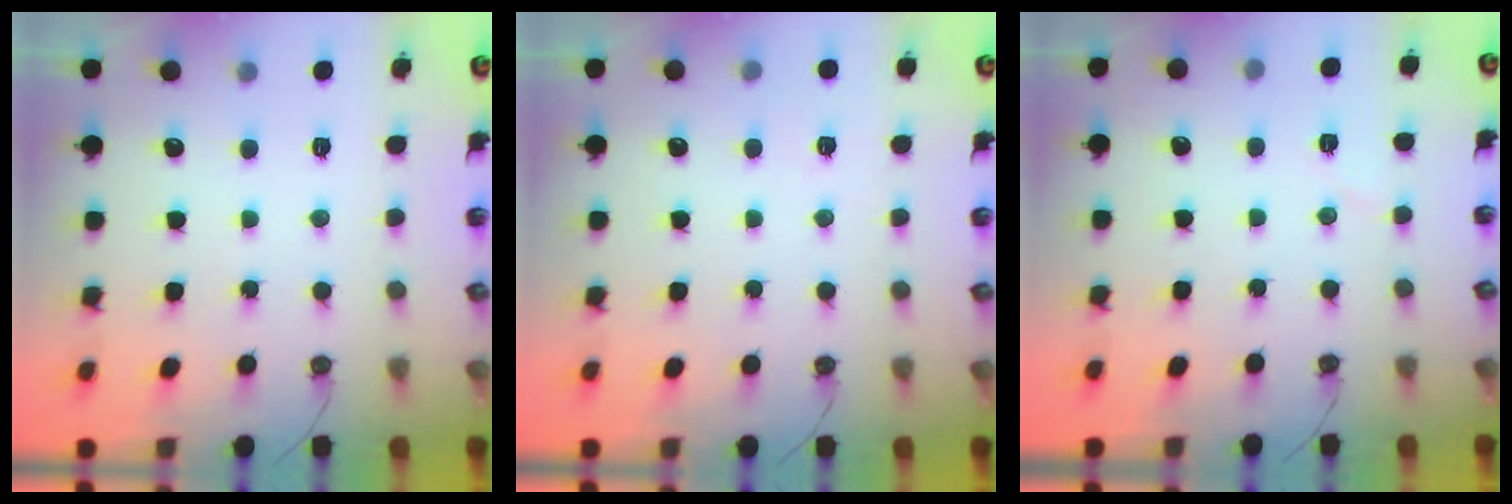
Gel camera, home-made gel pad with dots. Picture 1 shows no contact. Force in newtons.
{"total": 2.5, "press": 2.4, "slide": 0.4}
{"total": 3.4, "press": 3.0, "slide": 1.6}